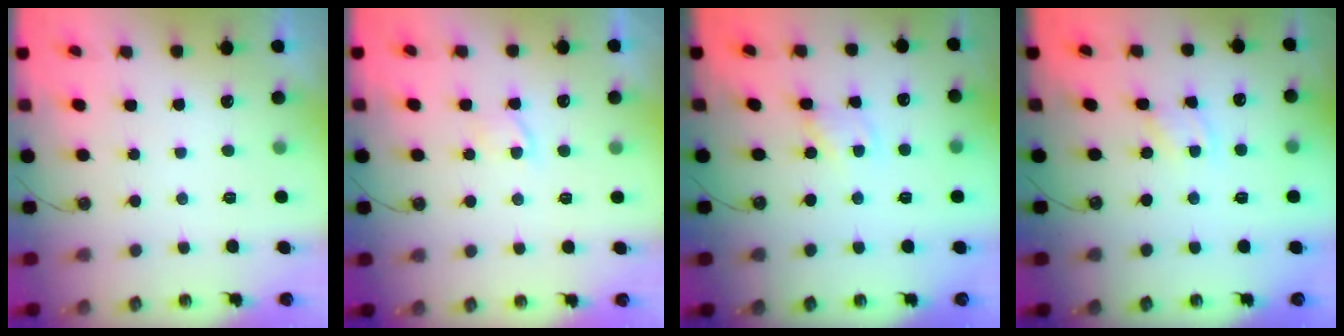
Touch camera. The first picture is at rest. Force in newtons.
{"total": 2.1, "press": 2.1, "slide": 0.4}
{"total": 1.6, "press": 1.6, "slide": 0.2}
{"total": 2.3, "press": 2.3, "slide": 0.4}